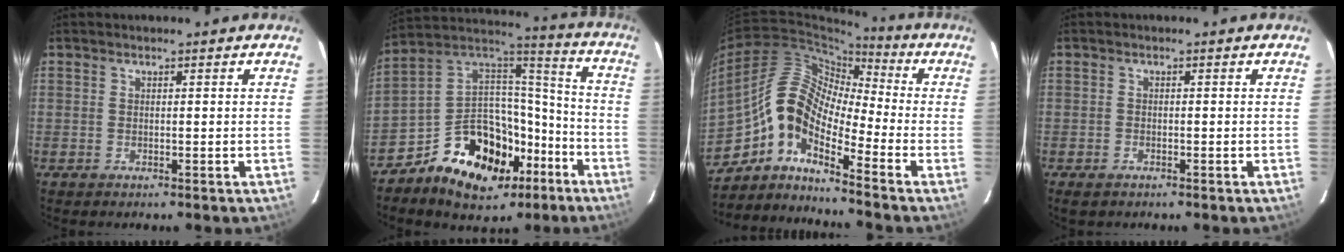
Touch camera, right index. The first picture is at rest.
{"total": 20.8, "force": [-10.1, 13.6, 12.0], "torque": [-0.241, 0.045, -0.144]}
{"total": 11.1, "force": [-6.1, 4.3, 8.2], "torque": [-0.135, 0.017, -0.140]}
{"total": 0.8, "force": [-0.7, 0.4, 0.1], "torque": [-0.005, 0.001, -0.013]}